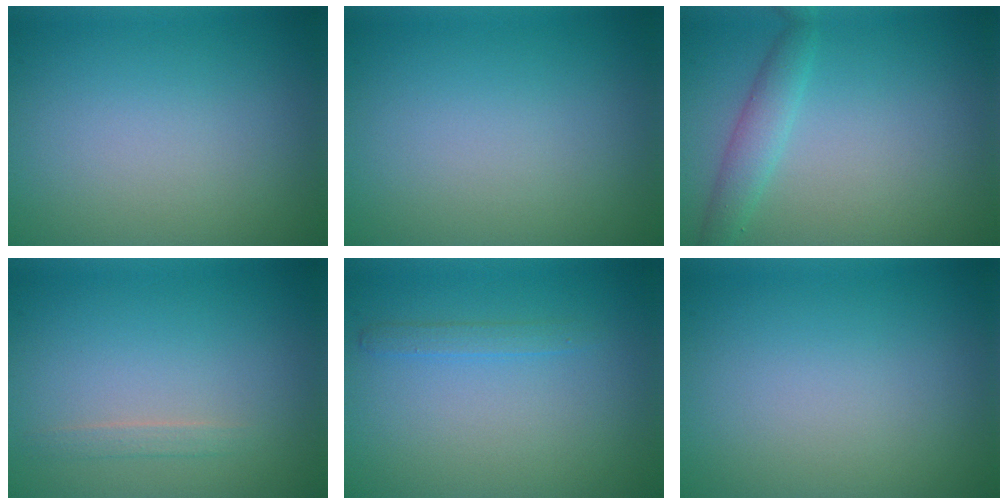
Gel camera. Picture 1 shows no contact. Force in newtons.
{"total": 0.0}
{"total": 2.2, "press": 2.2, "slide": 0.0}
{"total": 0.9, "press": 0.9, "slide": 0.1}
{"total": 1.1, "press": 1.1, "slide": 0.0}
{"total": 0.0}